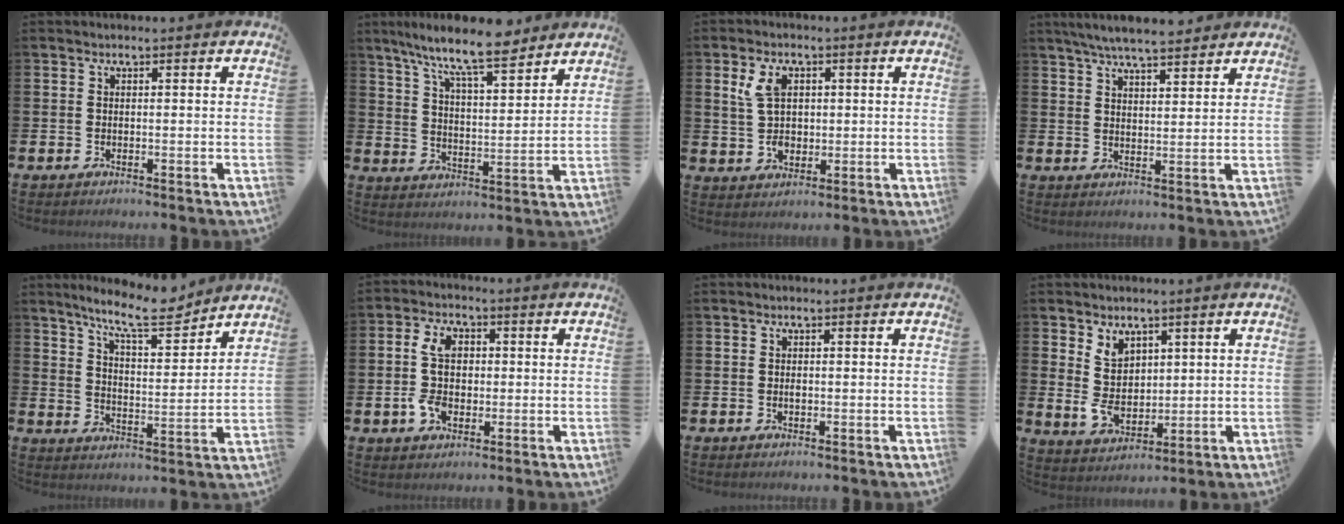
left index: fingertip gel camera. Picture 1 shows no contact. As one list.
[{"total": 9.9, "force": [8.7, 1.5, 4.3], "torque": [-0.103, -0.045, 0.152]}, {"total": 5.2, "force": [1.8, 3.5, 3.5], "torque": [-0.059, 0.007, 0.026]}, {"total": 5.9, "force": [5.6, 0.7, 1.8], "torque": [-0.047, -0.020, 0.102]}, {"total": 9.9, "force": [8.8, 1.7, 4.1], "torque": [-0.095, -0.046, 0.157]}, {"total": 7.2, "force": [0.3, 4.7, 5.5], "torque": [-0.117, 0.011, 0.002]}, {"total": 0.6, "force": [0.0, 0.4, 0.5], "torque": [-0.007, 0.000, -0.001]}, {"total": 5.4, "force": [2.0, 4.2, 2.7], "torque": [-0.052, 0.006, 0.036]}]